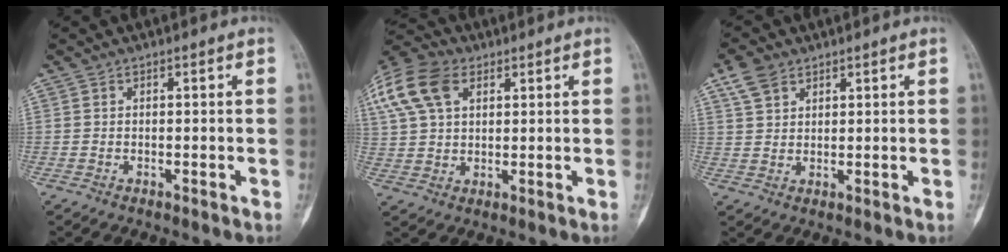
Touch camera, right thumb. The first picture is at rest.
{"total": 16.6, "force": [6.9, 10.9, 10.3], "torque": [-0.236, 0.025, 0.128]}
{"total": 5.2, "force": [3.2, 3.3, 2.5], "torque": [-0.040, -0.004, 0.067]}